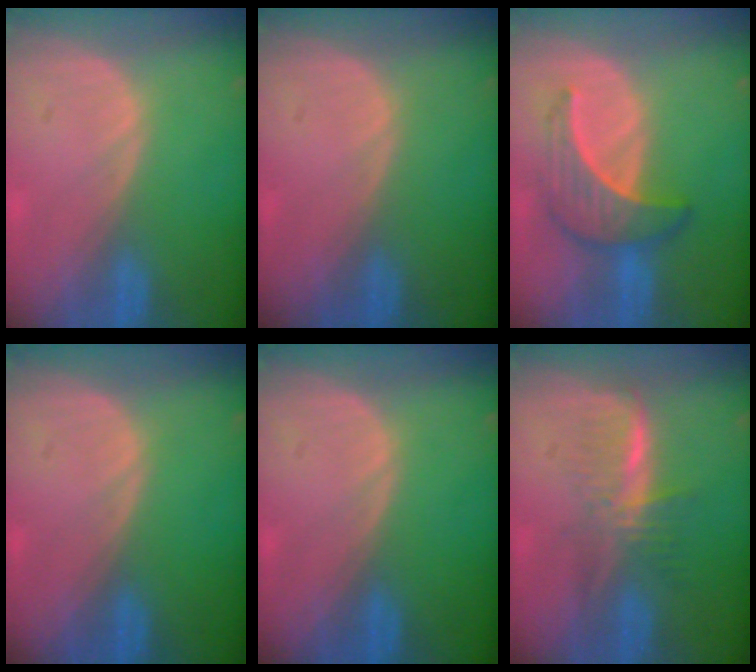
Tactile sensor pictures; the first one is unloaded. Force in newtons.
{"total": 0.0}
{"total": 6.6, "press": 6.5, "slide": 1.2}
{"total": 0.0}
{"total": 0.0}
{"total": 5.8, "press": 5.3, "slide": 2.3}